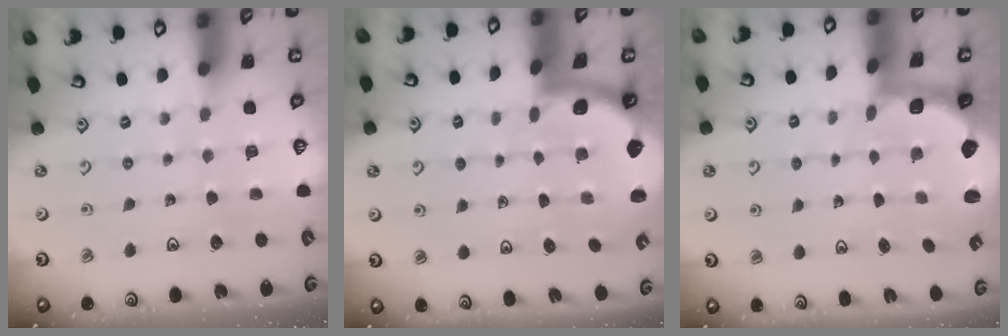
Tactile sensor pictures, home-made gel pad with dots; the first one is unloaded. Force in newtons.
{"total": 1.4, "press": 1.4, "slide": 0.1}
{"total": 2.7, "press": 2.1, "slide": 1.7}